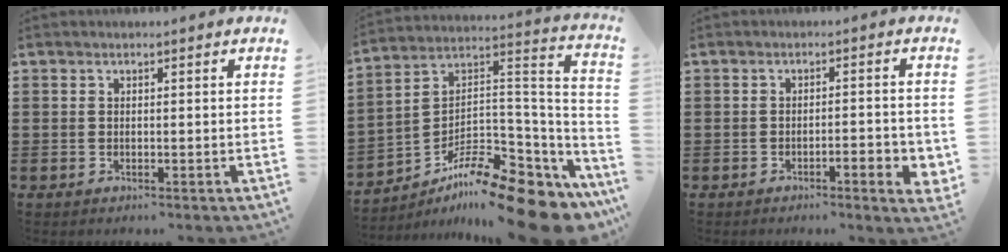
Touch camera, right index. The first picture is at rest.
{"total": 11.9, "force": [-9.6, 2.3, 6.6], "torque": [-0.096, 0.021, -0.176]}
{"total": 3.6, "force": [-1.5, 0.7, 3.2], "torque": [-0.050, -0.001, -0.024]}